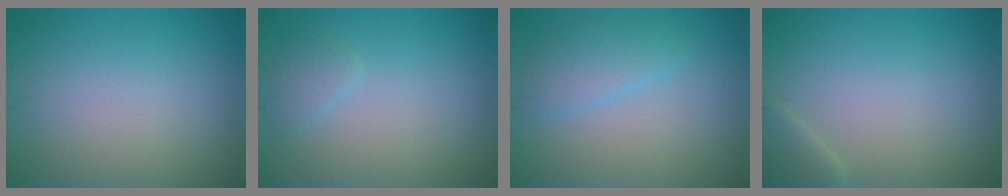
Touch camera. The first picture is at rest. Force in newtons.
{"total": 1.3, "press": 1.2, "slide": 0.2}
{"total": 2.7, "press": 2.7, "slide": 0.1}
{"total": 1.7, "press": 1.7, "slide": 0.1}